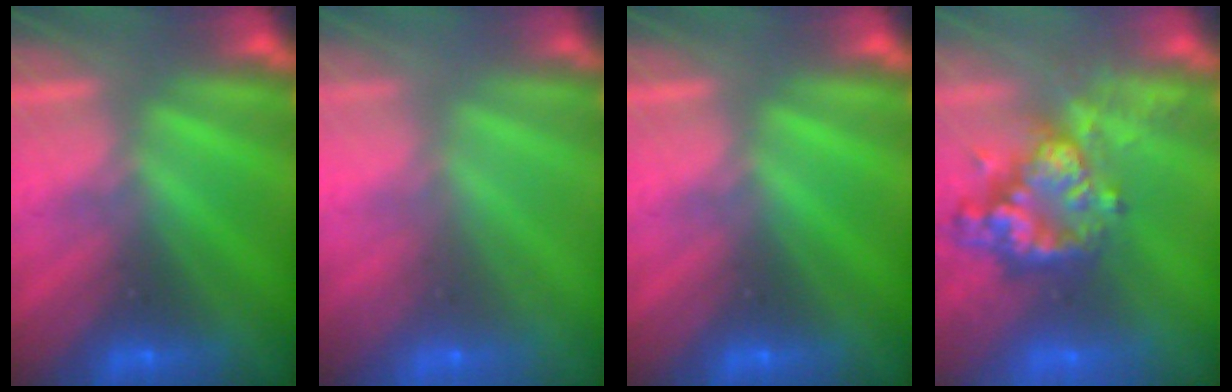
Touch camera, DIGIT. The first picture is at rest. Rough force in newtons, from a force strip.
{"total": 5.8}
{"total": 0.0}
{"total": 7.7}